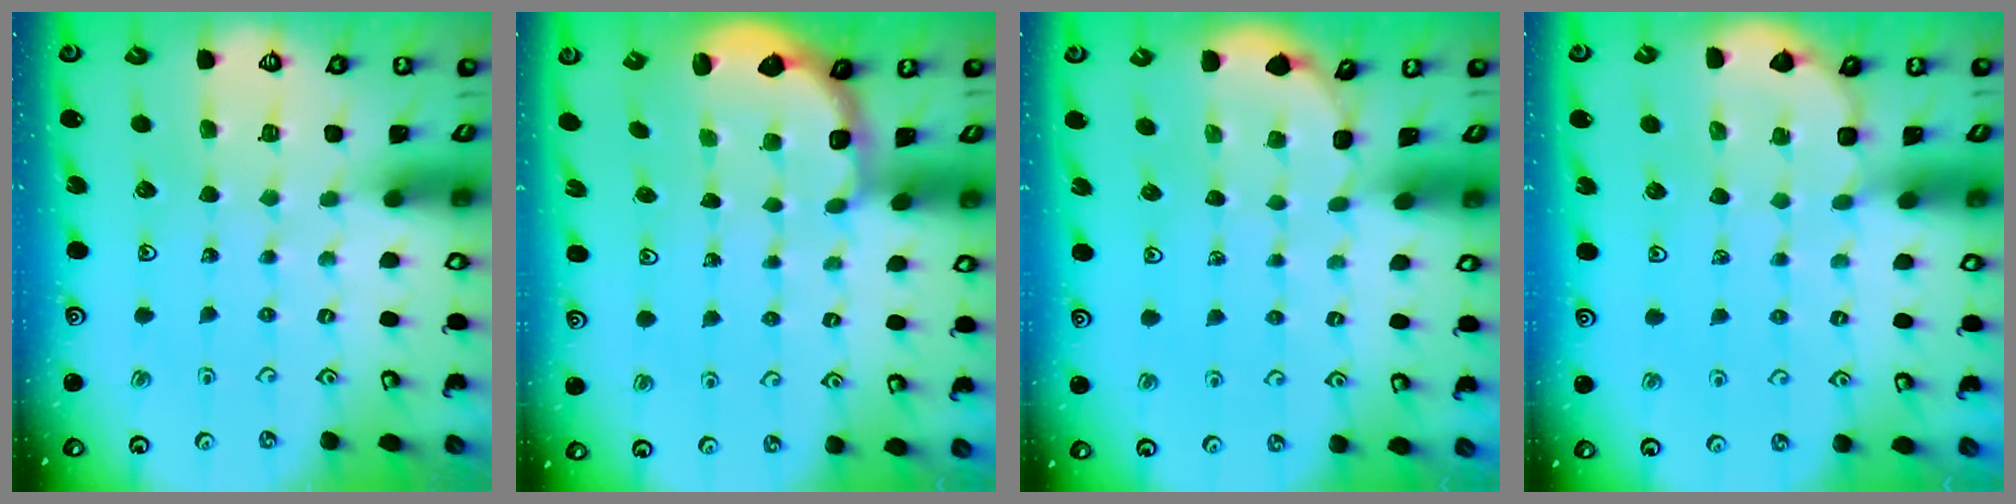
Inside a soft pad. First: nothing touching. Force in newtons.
{"total": 2.6, "press": 2.1, "slide": 1.5}
{"total": 0.9, "press": 0.9, "slide": 0.1}
{"total": 2.9, "press": 2.9, "slide": 0.2}